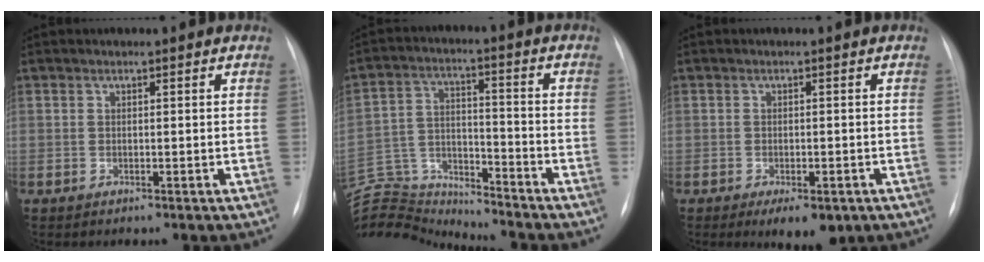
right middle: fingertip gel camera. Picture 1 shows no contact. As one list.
[{"total": 16.0, "force": [-15.8, 2.2, 1.5], "torque": [-0.048, 0.034, -0.274]}, {"total": 5.4, "force": [-3.1, 2.3, 3.8], "torque": [-0.044, -0.004, -0.035]}]